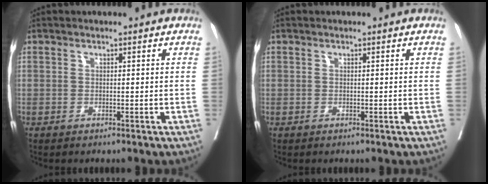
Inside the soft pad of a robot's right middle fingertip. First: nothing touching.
{"total": 0.0}